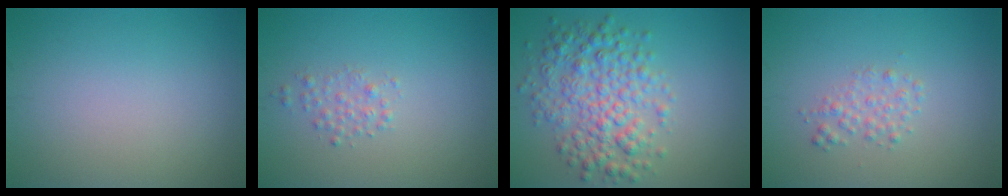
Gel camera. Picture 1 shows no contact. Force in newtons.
{"total": 1.3, "press": 1.3, "slide": 0.0}
{"total": 5.8, "press": 5.8, "slide": 0.0}
{"total": 1.5, "press": 1.5, "slide": 0.0}